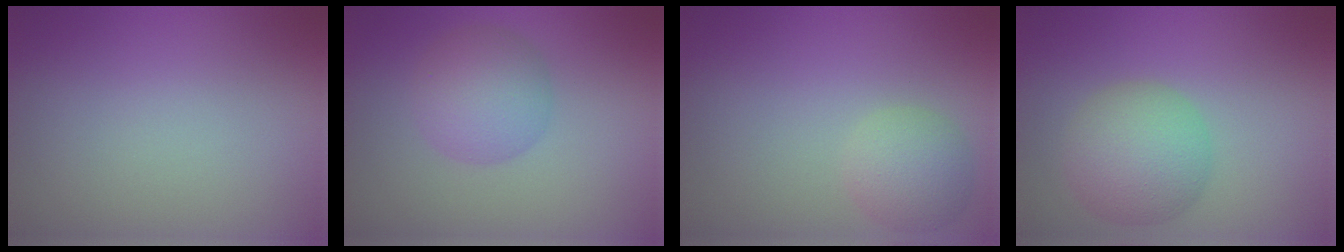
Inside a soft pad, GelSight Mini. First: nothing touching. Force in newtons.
{"total": 4.7, "press": 4.7, "slide": 0.1}
{"total": 3.2, "press": 3.2, "slide": 0.1}
{"total": 5.5, "press": 5.5, "slide": 0.1}